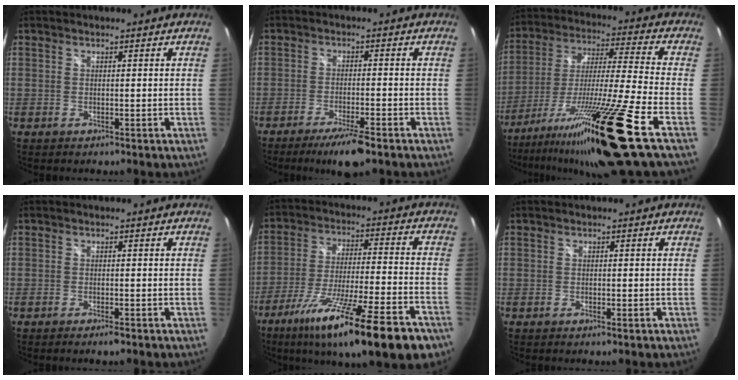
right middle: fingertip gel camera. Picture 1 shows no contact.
{"total": 7.9, "force": [-5.7, 1.2, 5.3], "torque": [-0.114, -0.014, -0.097]}
{"total": 23.0, "force": [-14.9, -1.4, 17.5], "torque": [-0.317, -0.054, -0.254]}
{"total": 2.2, "force": [-1.6, 0.4, 1.4], "torque": [-0.033, -0.005, -0.030]}
{"total": 23.9, "force": [-15.6, 3.2, 17.8], "torque": [-0.308, -0.074, -0.246]}
{"total": 0.9, "force": [-0.5, 0.3, 0.7], "torque": [-0.011, -0.001, -0.009]}